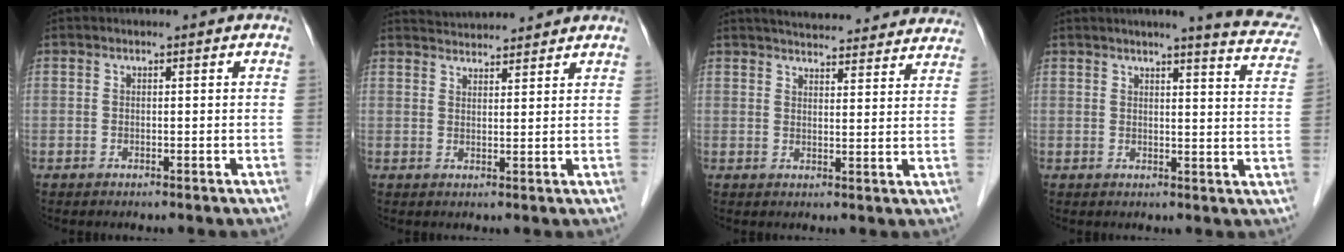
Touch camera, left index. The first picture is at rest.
{"total": 7.1, "force": [7.0, 0.7, 1.5], "torque": [-0.027, 0.032, 0.100]}
{"total": 22.1, "force": [20.8, 3.7, 6.5], "torque": [-0.089, -0.004, 0.251]}
{"total": 10.1, "force": [8.7, 0.5, 5.1], "torque": [-0.048, -0.018, 0.076]}